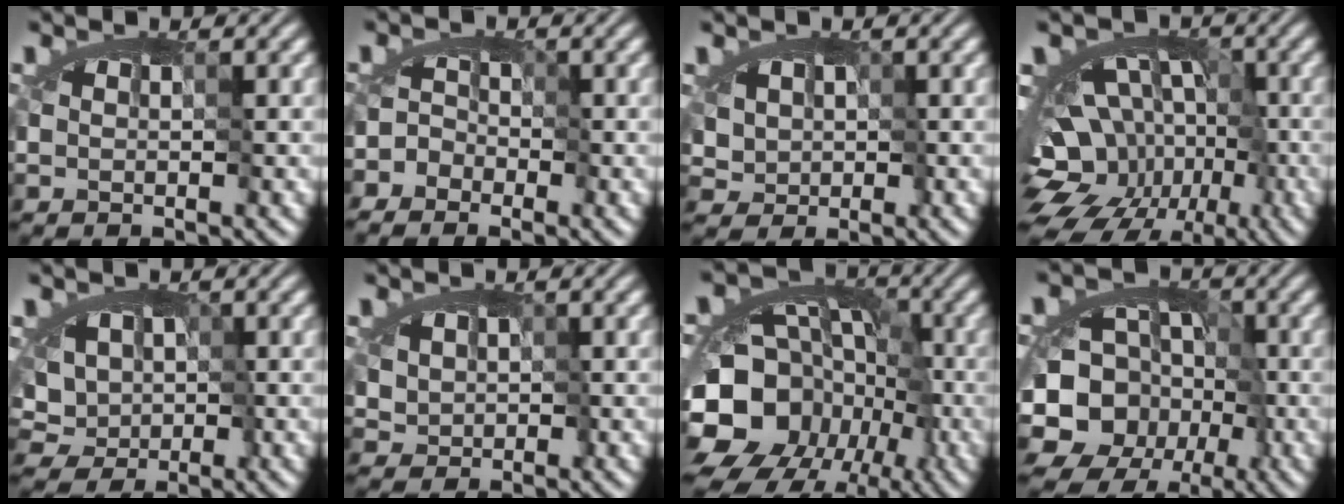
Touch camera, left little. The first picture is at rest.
{"total": 2.7, "force": [-1.6, 2.1, 0.5], "torque": [0.015, 0.011, -0.043]}
{"total": 1.4, "force": [-0.7, 1.2, 0.1], "torque": [-0.004, -0.008, -0.004]}
{"total": 13.5, "force": [-6.0, 9.7, 7.3], "torque": [-0.099, -0.014, -0.086]}
{"total": 3.3, "force": [-0.7, 2.8, 1.6], "torque": [-0.017, 0.003, -0.003]}
{"total": 1.1, "force": [-0.5, 1.0, 0.1], "torque": [-0.006, -0.008, -0.002]}
{"total": 16.3, "force": [-8.7, 12.4, 5.9], "torque": [-0.093, -0.030, -0.156]}
{"total": 11.4, "force": [-6.5, 8.6, 3.7], "torque": [-0.046, -0.020, -0.112]}